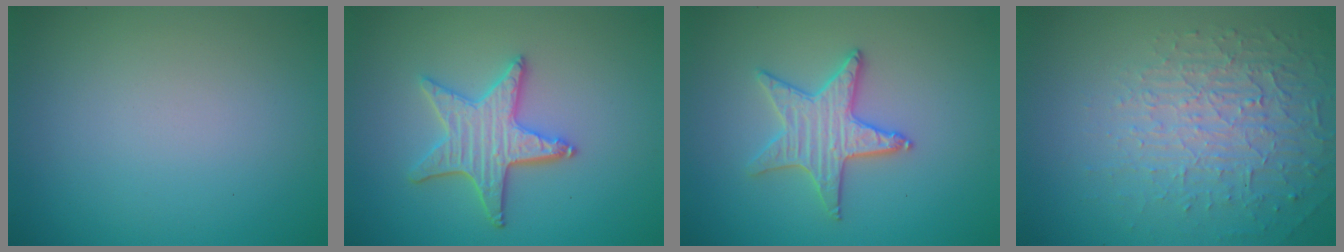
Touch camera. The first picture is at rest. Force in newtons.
{"total": 4.2, "press": 3.9, "slide": 1.4}
{"total": 3.3, "press": 3.3, "slide": 0.3}
{"total": 5.1, "press": 3.3, "slide": 3.9}